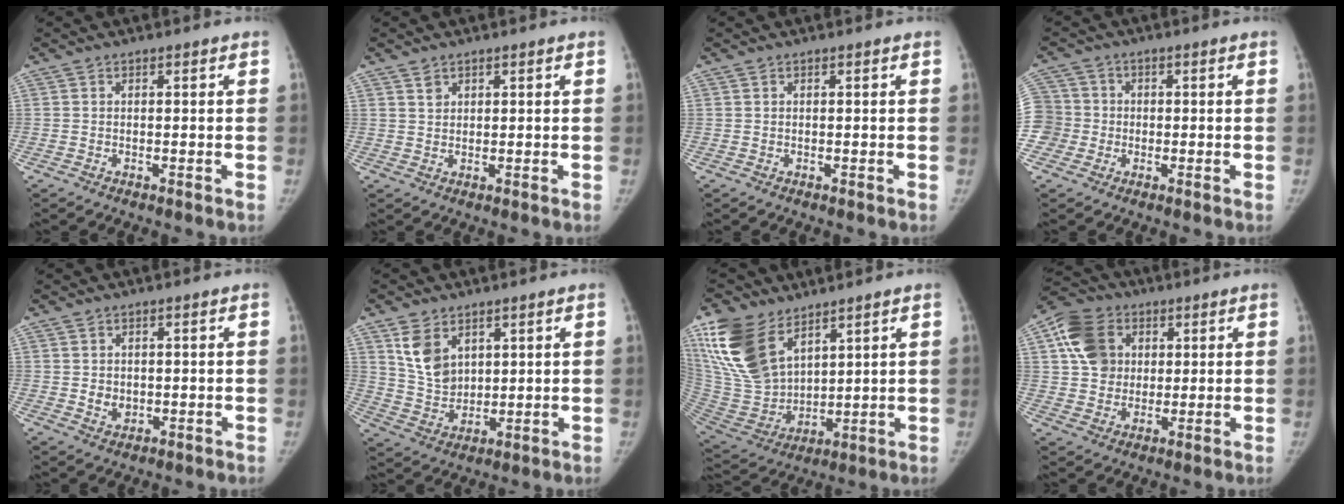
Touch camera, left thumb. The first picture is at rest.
{"total": 1.5, "force": [1.1, 1.0, 0.4], "torque": [0.004, -0.013, 0.020]}
{"total": 0.0}
{"total": 7.2, "force": [-1.1, 7.1, 1.0], "torque": [-0.010, 0.020, -0.024]}
{"total": 2.5, "force": [0.0, 2.1, 1.2], "torque": [-0.012, -0.010, 0.008]}
{"total": 8.6, "force": [4.3, 5.8, 4.6], "torque": [-0.069, -0.025, 0.097]}
{"total": 19.9, "force": [11.3, 11.2, 12.0], "torque": [-0.250, -0.045, 0.235]}
{"total": 12.0, "force": [3.7, 9.9, 5.7], "torque": [-0.090, -0.001, 0.061]}